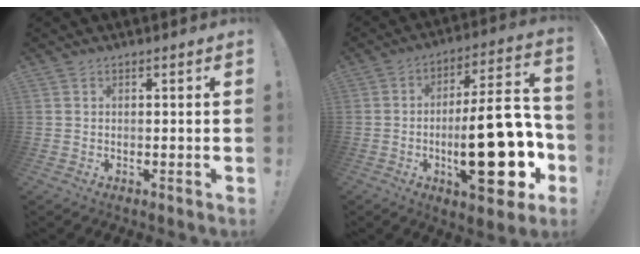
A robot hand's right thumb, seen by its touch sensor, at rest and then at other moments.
{"total": 26.6, "force": [-5.9, 9.4, 24.1], "torque": [-0.366, 0.027, -0.085]}